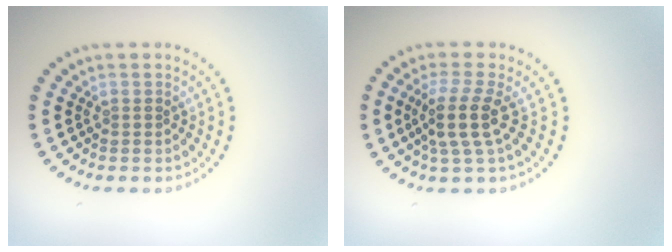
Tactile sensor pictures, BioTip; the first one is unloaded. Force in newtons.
{"total": 3.4, "press": 2.6, "slide": 2.1}